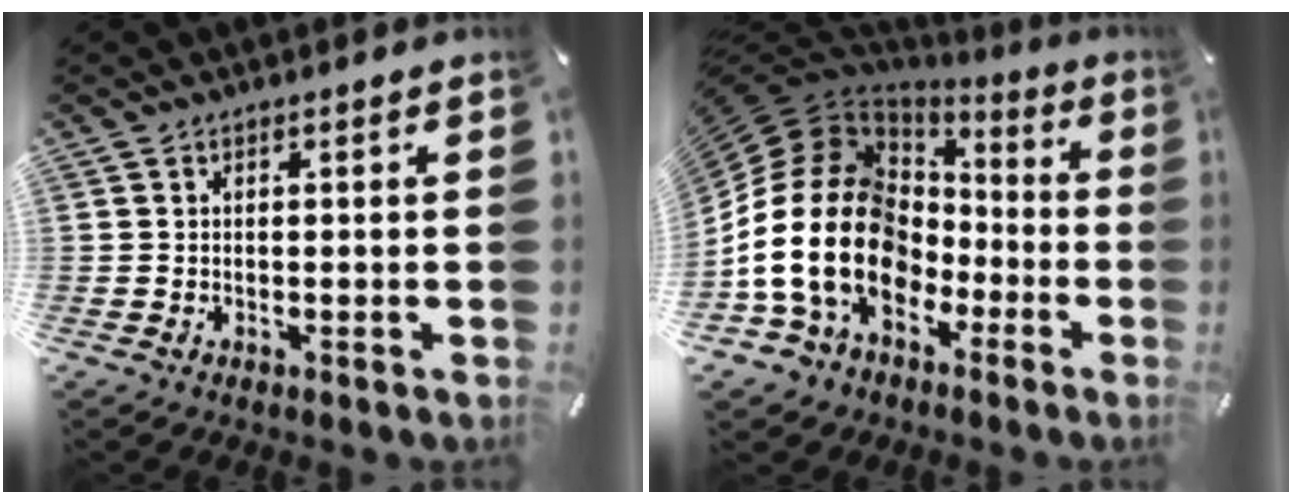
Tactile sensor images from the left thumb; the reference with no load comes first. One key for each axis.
{"total": 22.9, "fx": -4.6, "fy": 17.0, "fz": 14.6, "tx": -0.331, "ty": 0.021, "tz": -0.074}